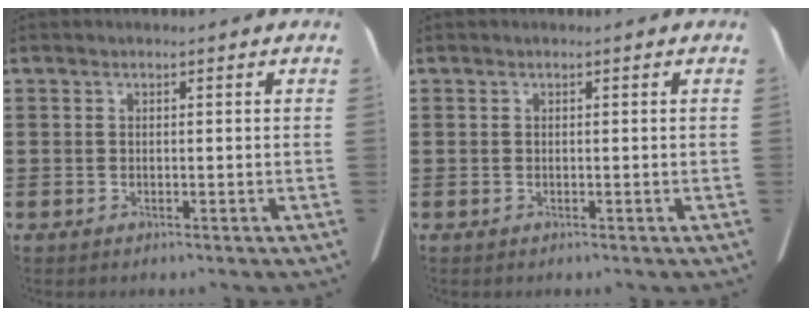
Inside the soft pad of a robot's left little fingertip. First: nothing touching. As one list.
[{"total": 0.0}]